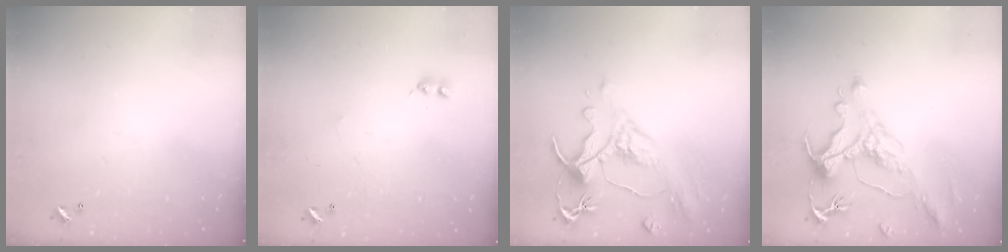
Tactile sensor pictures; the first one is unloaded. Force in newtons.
{"total": 2.2, "press": 2.1, "slide": 0.5}
{"total": 1.5, "press": 0.1, "slide": 1.5}
{"total": 1.2, "press": 0.2, "slide": 1.2}